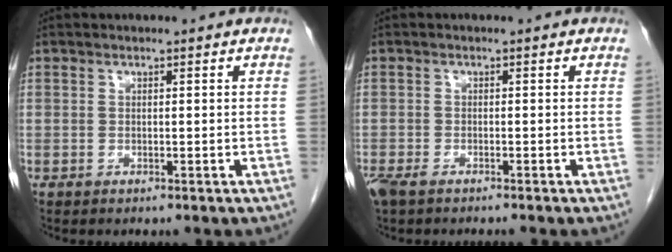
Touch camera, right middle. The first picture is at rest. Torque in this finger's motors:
{"motor_torque": [0.45, -0.27, 0.13, 0.03]}